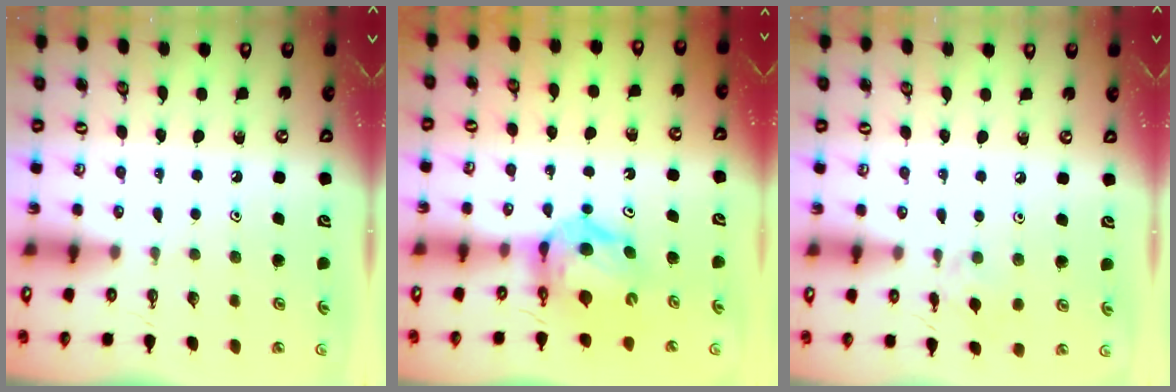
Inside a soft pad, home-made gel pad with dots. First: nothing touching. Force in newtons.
{"total": 9.7, "press": 9.7, "slide": 0.9}
{"total": 2.6, "press": 2.6, "slide": 0.5}